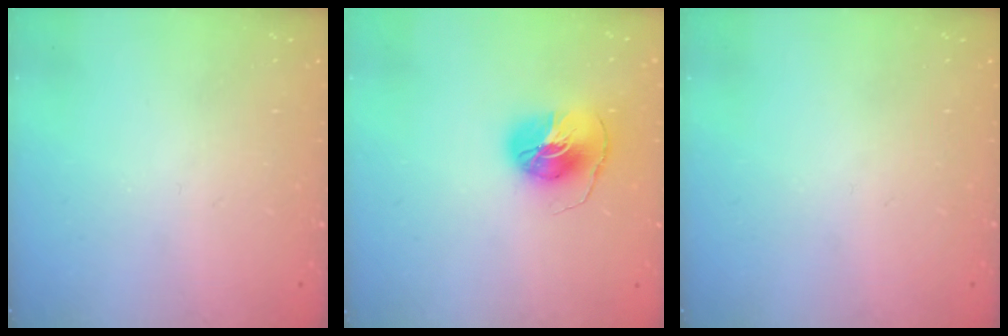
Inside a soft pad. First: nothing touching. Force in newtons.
{"total": 8.5, "press": 8.5, "slide": 0.2}
{"total": 0.0}